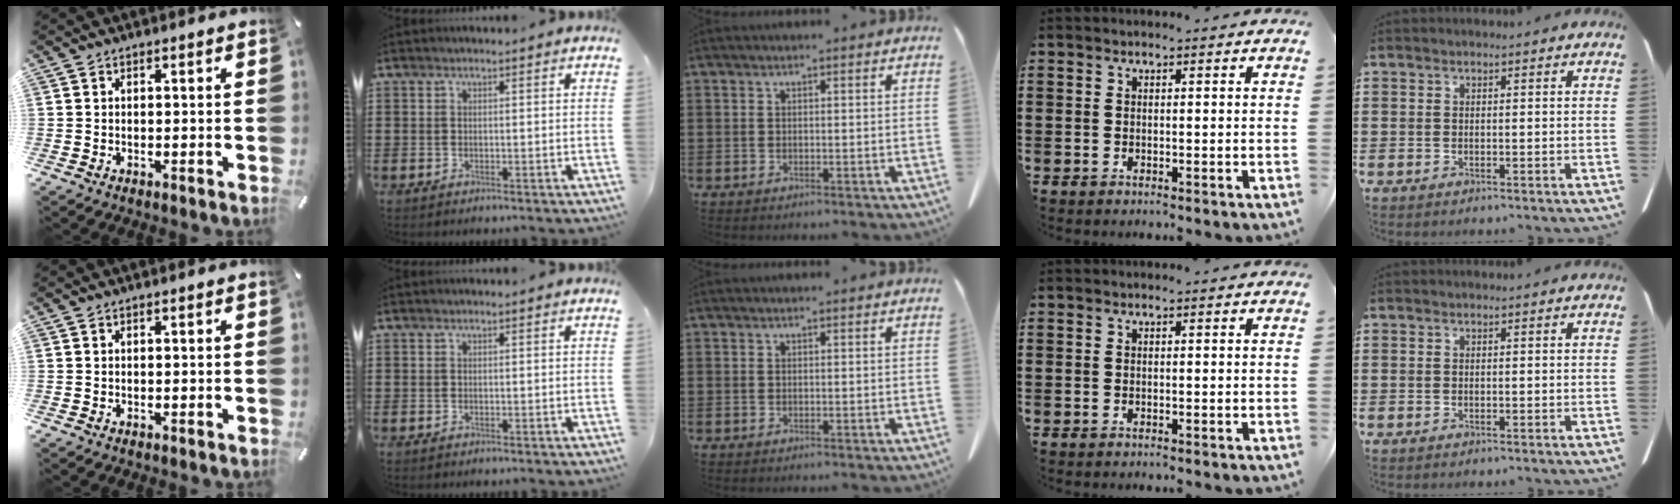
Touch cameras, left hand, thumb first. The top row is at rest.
{}